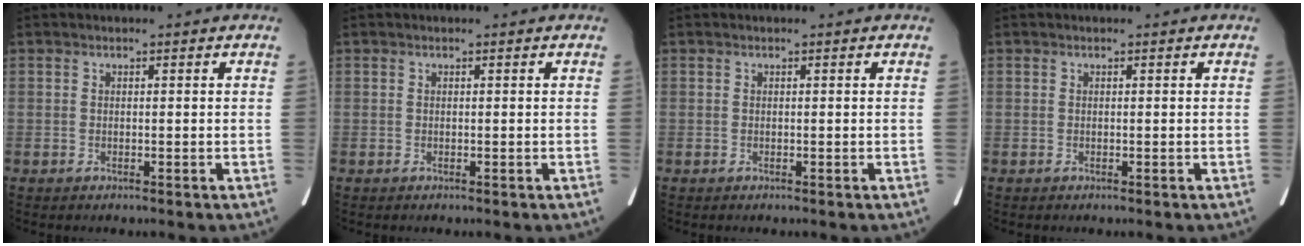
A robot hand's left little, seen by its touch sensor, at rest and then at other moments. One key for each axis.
{"total": 0.0}
{"total": 0.0}
{"total": 0.0}